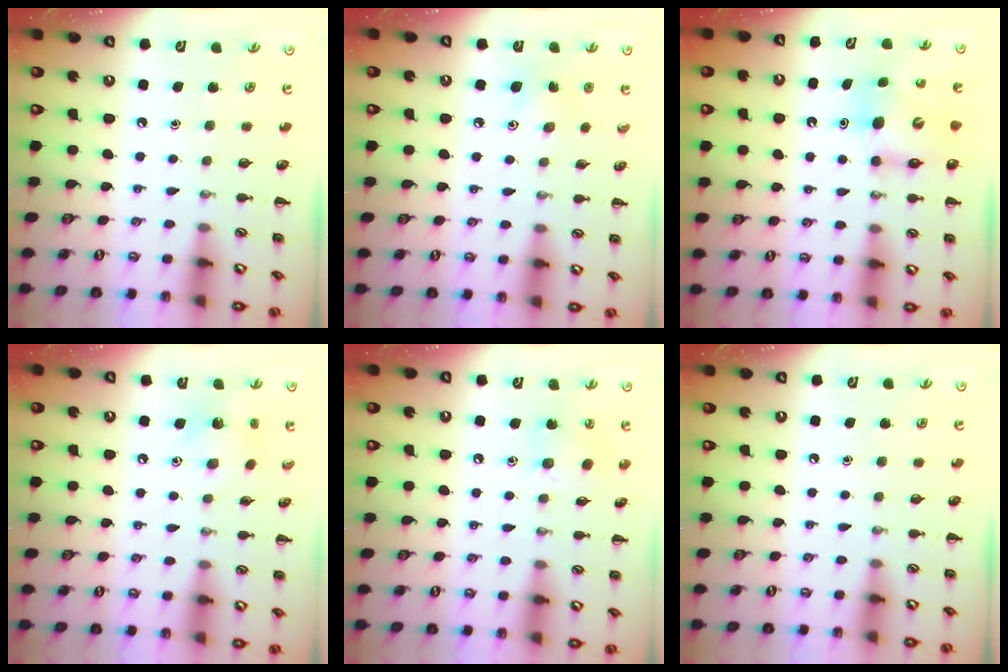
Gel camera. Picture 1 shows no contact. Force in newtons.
{"total": 3.8, "press": 3.6, "slide": 1.2}
{"total": 6.5, "press": 6.5, "slide": 0.8}
{"total": 5.2, "press": 5.1, "slide": 1.1}
{"total": 6.2, "press": 6.2, "slide": 0.6}
{"total": 0.0}